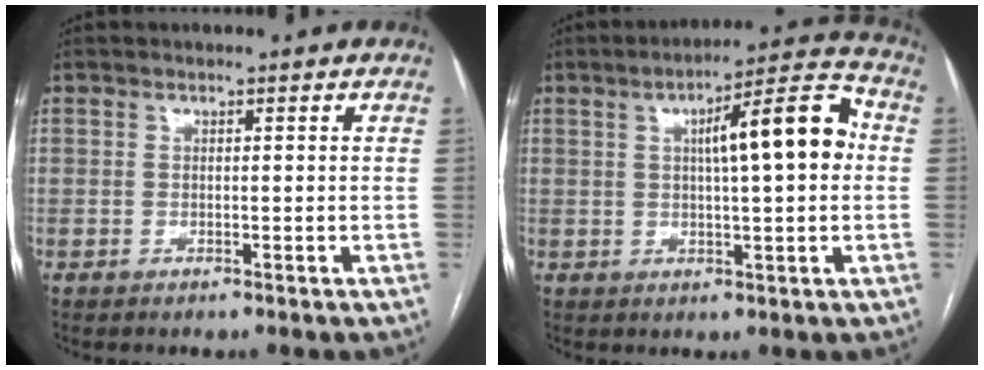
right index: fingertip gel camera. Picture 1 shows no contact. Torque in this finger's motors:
{"motor_torque": [0.60, 0.08, 0.28, 0.10]}